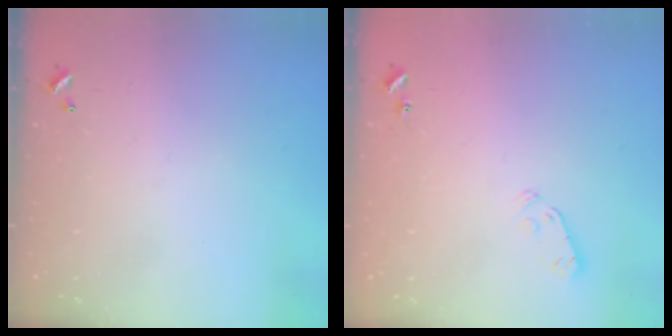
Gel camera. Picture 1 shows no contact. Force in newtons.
{"total": 3.8, "press": 3.7, "slide": 0.8}